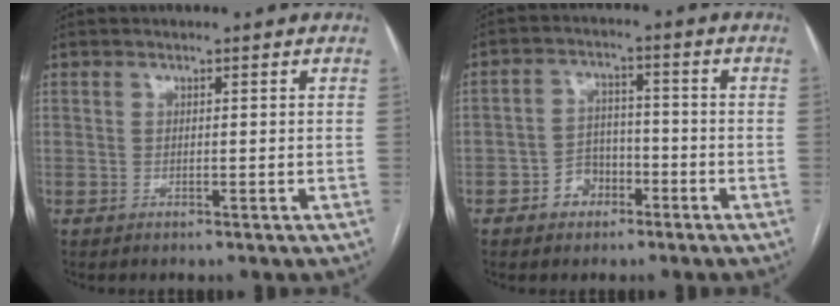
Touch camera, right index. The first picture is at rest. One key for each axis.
{"total": 5.1, "fx": -2.6, "fy": 4.0, "fz": 1.8, "tx": -0.030, "ty": 0.018, "tz": -0.040}